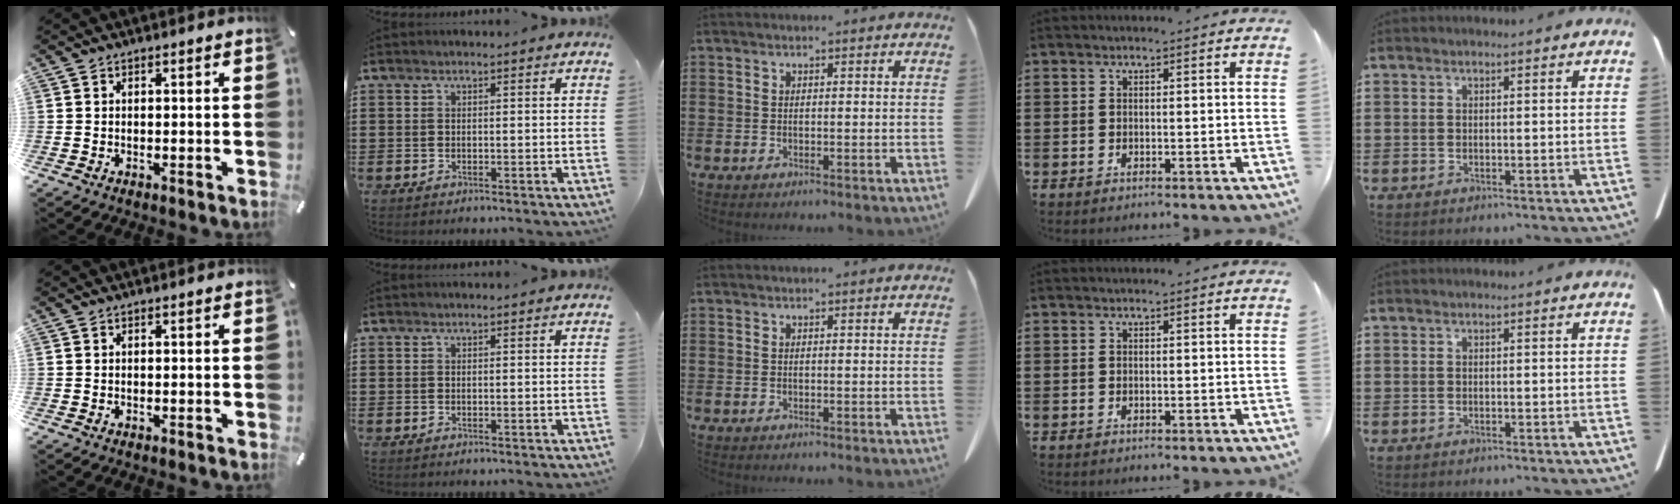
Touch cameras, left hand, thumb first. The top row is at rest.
{}